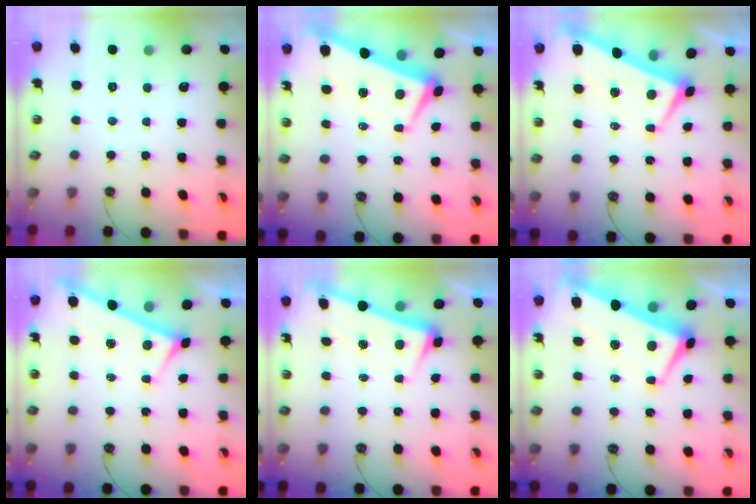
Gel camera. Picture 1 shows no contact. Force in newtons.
{"total": 1.9, "press": 1.5, "slide": 1.2}
{"total": 0.9, "press": 0.4, "slide": 0.8}
{"total": 3.8, "press": 3.8, "slide": 0.4}
{"total": 3.3, "press": 3.1, "slide": 1.1}
{"total": 1.7, "press": 1.1, "slide": 1.3}